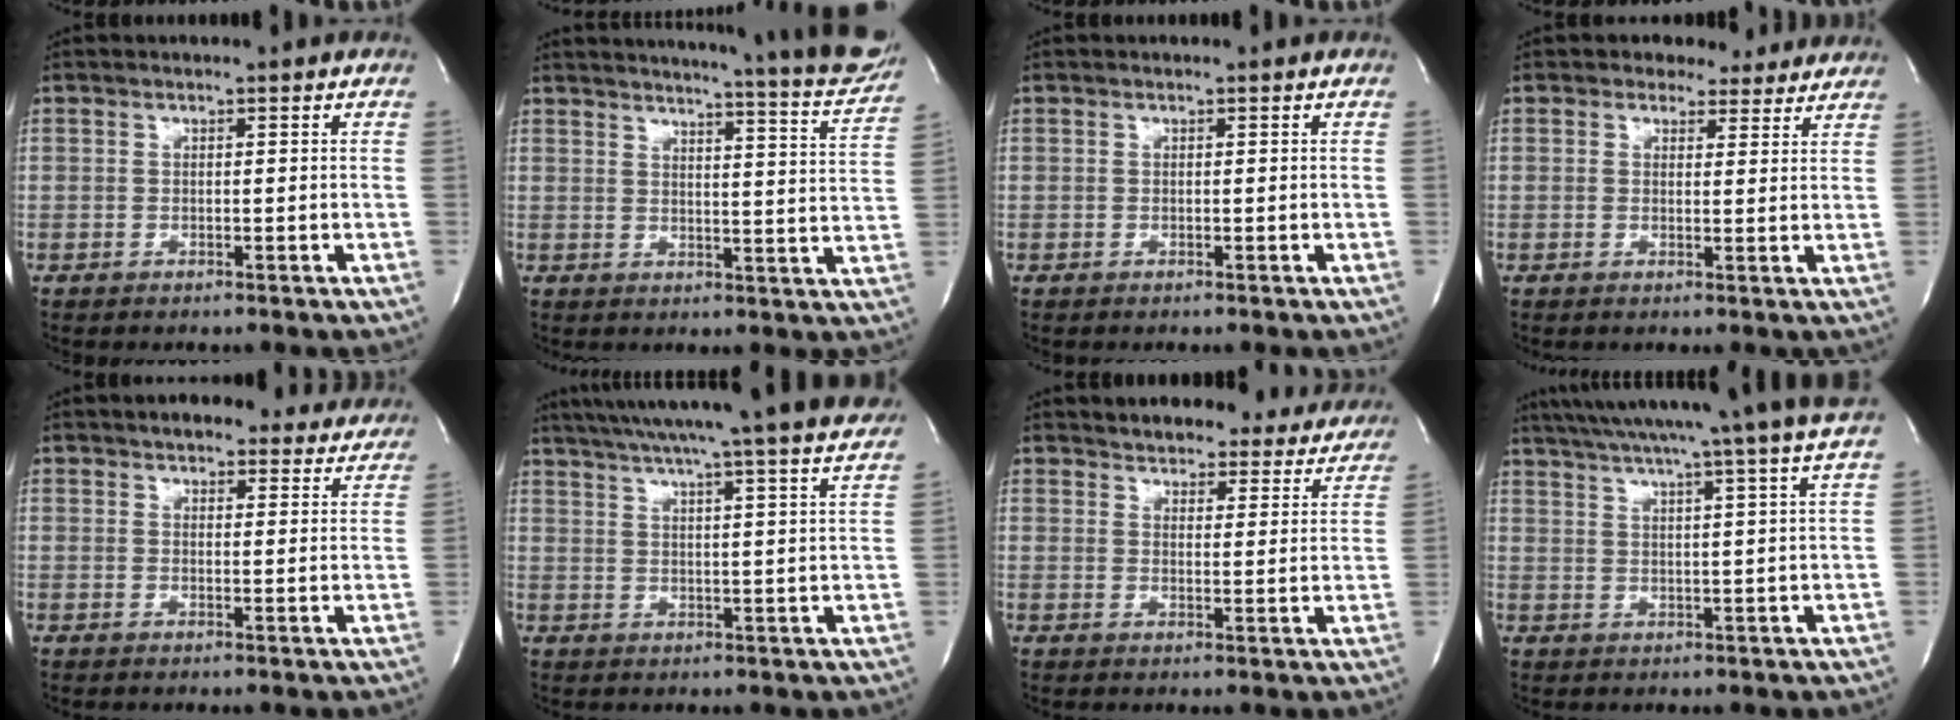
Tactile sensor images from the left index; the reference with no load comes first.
{"total": 21.0, "force": [19.3, 0.4, 8.1], "torque": [-0.114, -0.076, 0.217]}
{"total": 0.0}
{"total": 4.5, "force": [3.8, 2.4, 0.2], "torque": [0.005, -0.001, 0.033]}
{"total": 12.7, "force": [11.4, 4.1, 3.8], "torque": [-0.020, 0.008, 0.126]}
{"total": 25.5, "force": [22.5, -0.6, 12.1], "torque": [-0.204, -0.017, 0.292]}
{"total": 18.5, "force": [16.9, 5.8, 4.7], "torque": [-0.054, -0.016, 0.194]}
{"total": 19.9, "force": [16.9, -1.9, 10.4], "torque": [-0.178, -0.018, 0.228]}